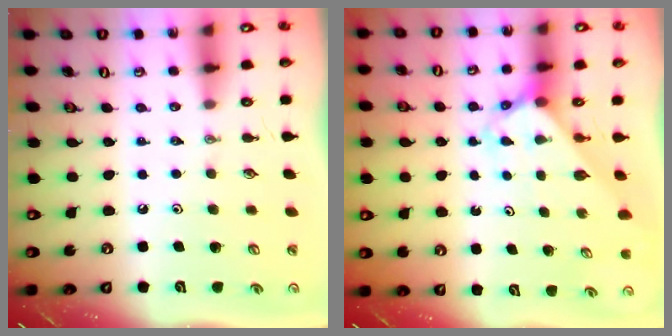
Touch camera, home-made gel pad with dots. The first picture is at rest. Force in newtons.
{"total": 2.6, "press": 2.6, "slide": 0.2}